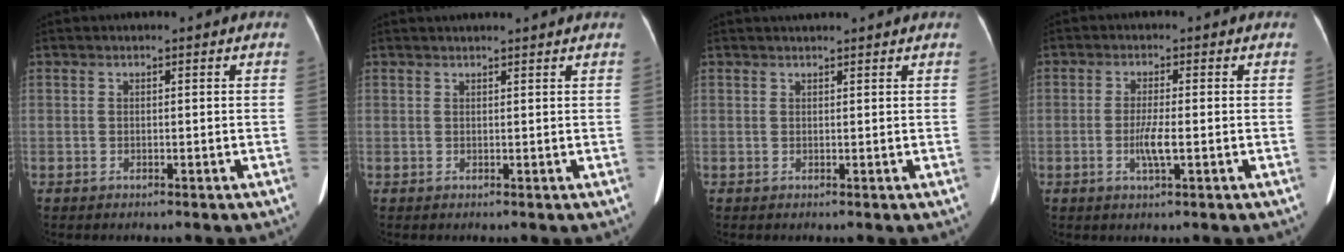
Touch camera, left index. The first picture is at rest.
{"total": 4.5, "force": [4.3, -0.4, 1.4], "torque": [-0.014, 0.023, 0.049]}
{"total": 3.7, "force": [3.5, 0.1, 1.2], "torque": [-0.016, 0.027, 0.044]}
{"total": 3.5, "force": [-0.8, 0.2, 3.4], "torque": [-0.070, -0.006, -0.015]}